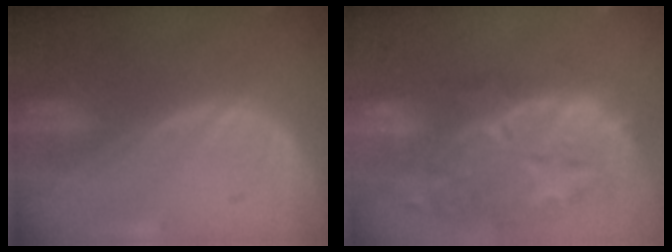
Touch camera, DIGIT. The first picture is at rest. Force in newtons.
{"total": 14.7, "press": 11.9, "slide": 8.6}